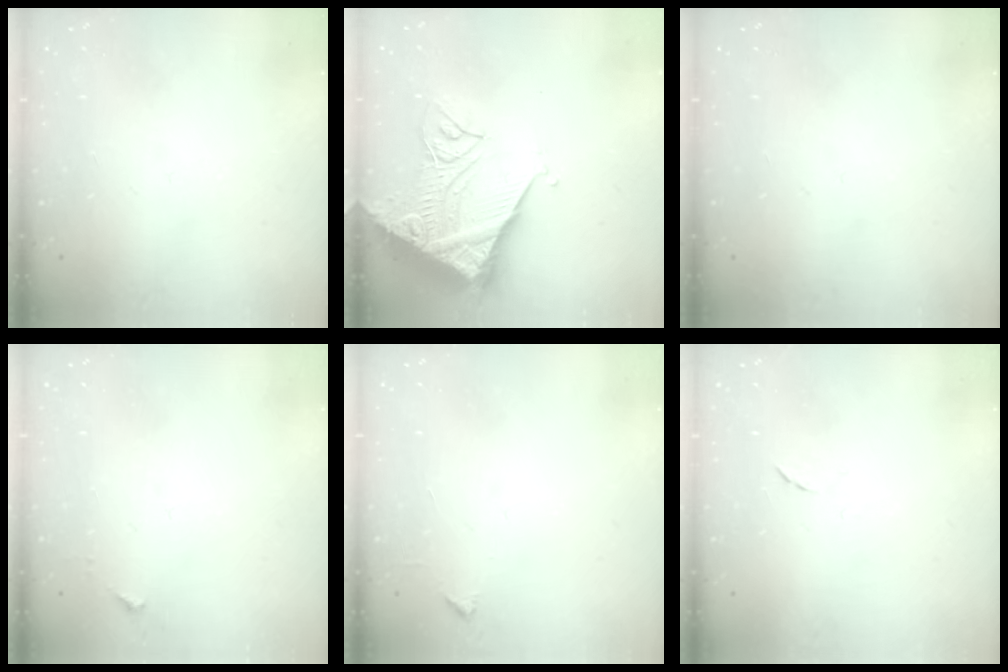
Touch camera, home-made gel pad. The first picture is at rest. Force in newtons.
{"total": 16.3, "press": 16.2, "slide": 1.9}
{"total": 0.0}
{"total": 3.4, "press": 3.3, "slide": 0.5}
{"total": 2.1, "press": 2.1, "slide": 0.3}
{"total": 4.5, "press": 4.5, "slide": 0.5}